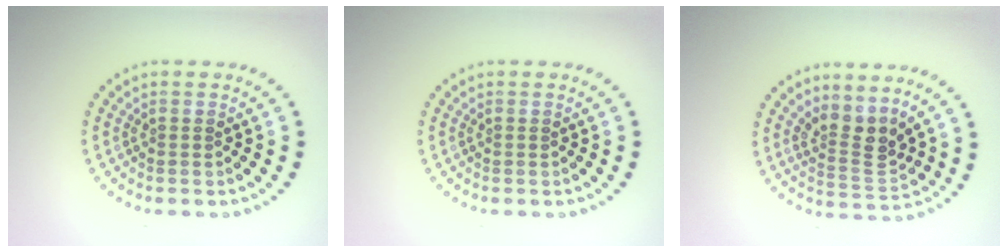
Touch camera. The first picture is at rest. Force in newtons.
{"total": 0.0}
{"total": 3.3, "press": 2.7, "slide": 1.9}